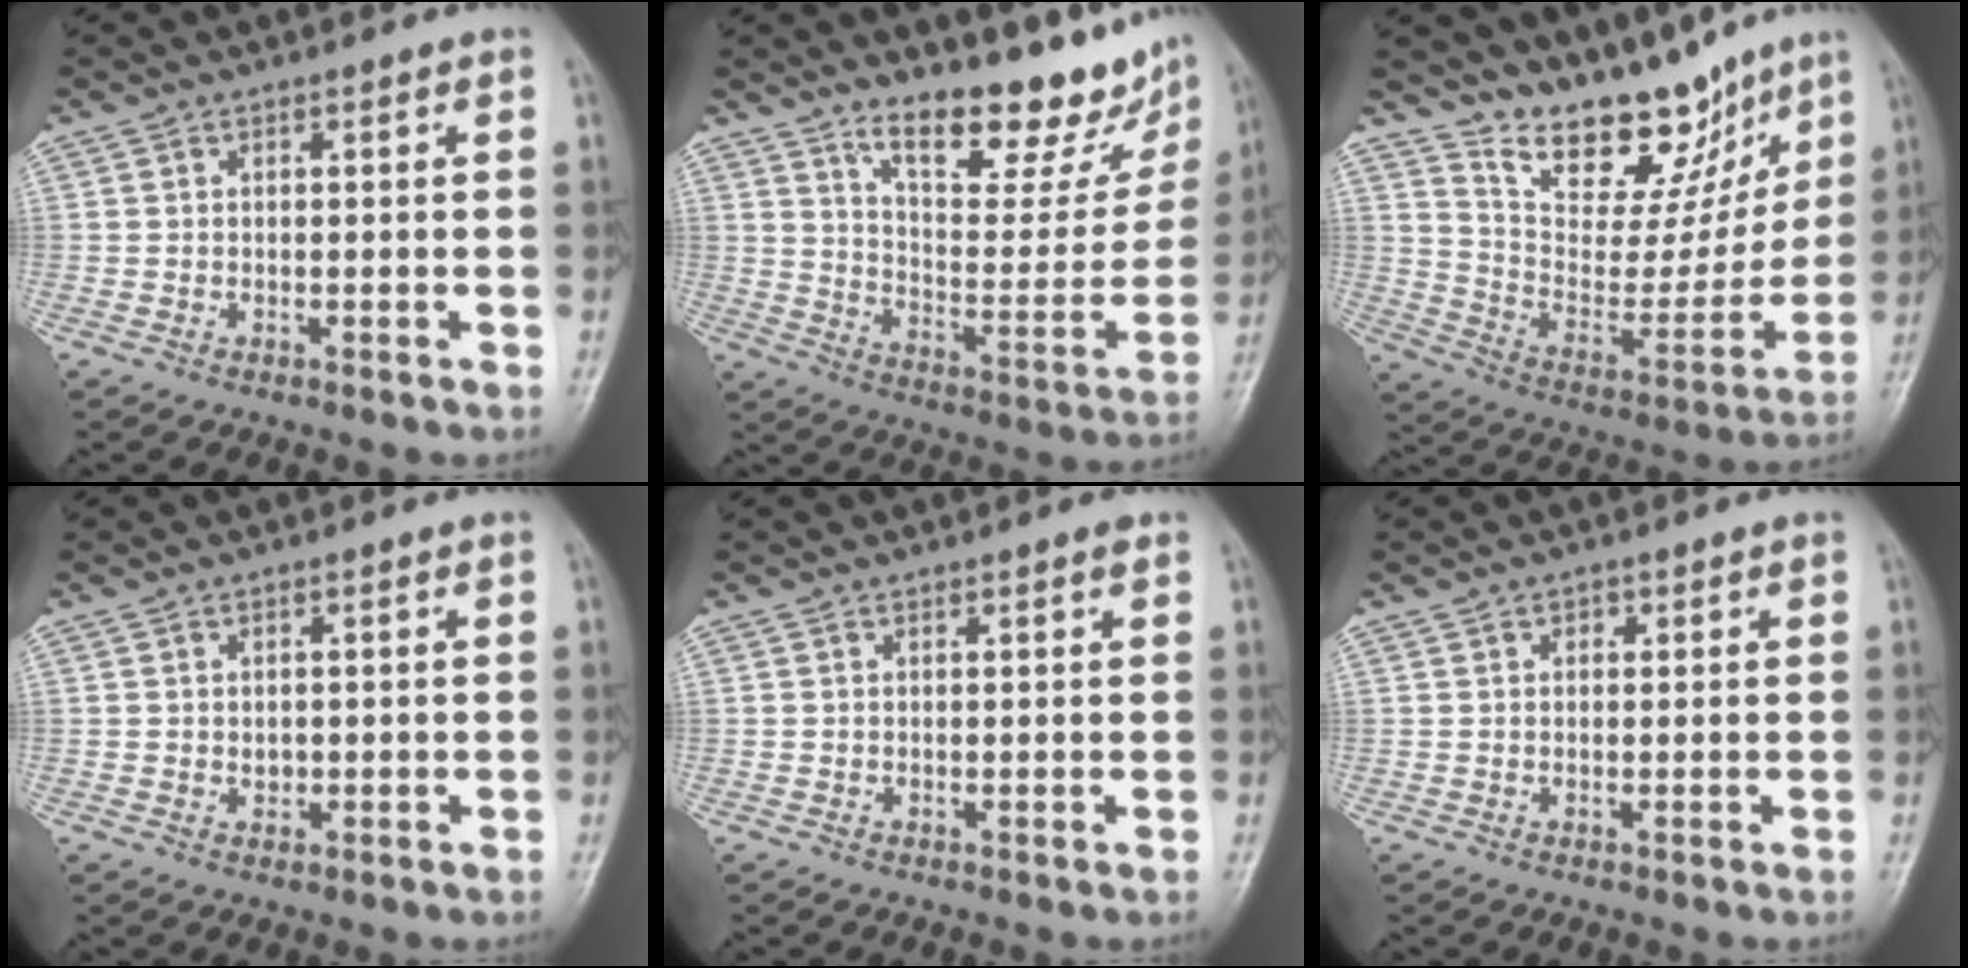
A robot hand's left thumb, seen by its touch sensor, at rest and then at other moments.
{"total": 19.3, "force": [14.5, 6.5, 11.0], "torque": [-0.106, -0.102, 0.219]}
{"total": 19.6, "force": [14.8, 8.7, 9.4], "torque": [-0.083, -0.081, 0.248]}
{"total": 1.3, "force": [0.2, 1.1, 0.8], "torque": [-0.009, -0.001, 0.006]}
{"total": 0.8, "force": [0.6, 0.1, 0.5], "torque": [-0.005, -0.003, 0.008]}
{"total": 1.3, "force": [0.7, 1.0, 0.6], "torque": [0.001, -0.002, 0.008]}